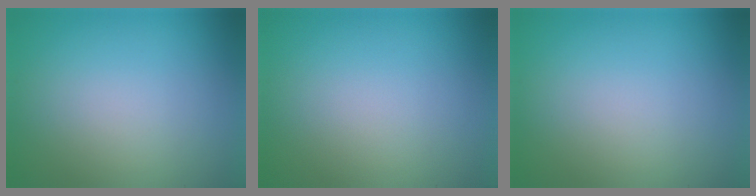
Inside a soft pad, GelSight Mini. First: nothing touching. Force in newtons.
{"total": 0.0}
{"total": 0.0}